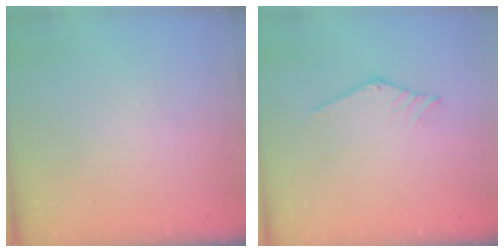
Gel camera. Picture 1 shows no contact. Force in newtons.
{"total": 1.0, "press": 1.0, "slide": 0.1}